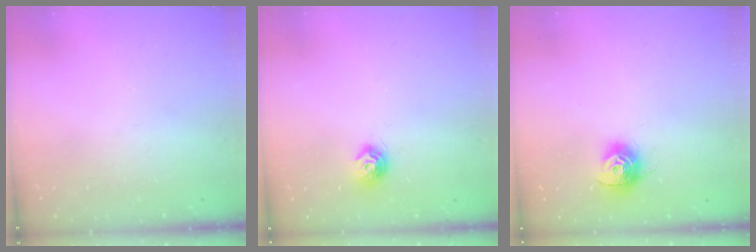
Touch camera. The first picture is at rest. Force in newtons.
{"total": 7.6, "press": 7.6, "slide": 0.2}
{"total": 10.2, "press": 10.2, "slide": 0.4}